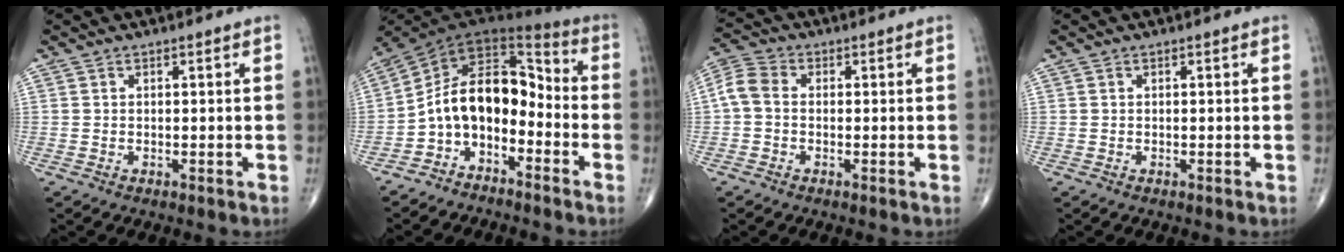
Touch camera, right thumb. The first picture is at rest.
{"total": 13.4, "force": [-4.4, 8.5, 9.4], "torque": [-0.127, 0.096, -0.091]}
{"total": 5.1, "force": [-0.2, 3.7, 3.5], "torque": [-0.073, 0.015, -0.017]}
{"total": 0.0}